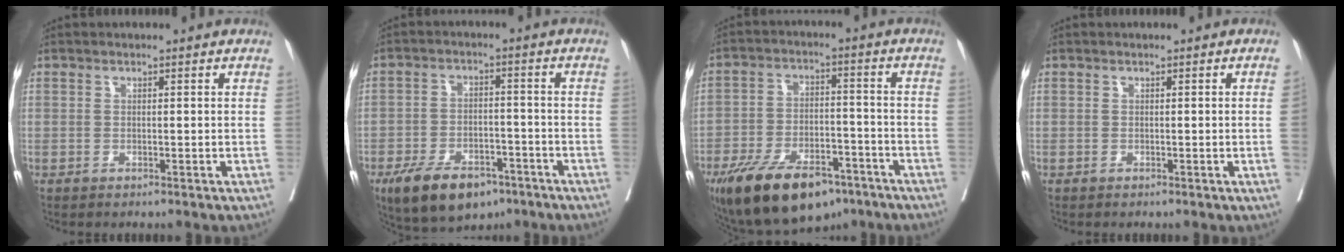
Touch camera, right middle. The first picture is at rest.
{"total": 10.7, "force": [-6.9, 5.3, 6.2], "torque": [-0.103, -0.005, -0.108]}
{"total": 15.8, "force": [-10.8, 6.7, 9.4], "torque": [-0.169, -0.004, -0.177]}
{"total": 1.4, "force": [-0.2, -0.6, 1.2], "torque": [-0.015, -0.001, -0.001]}